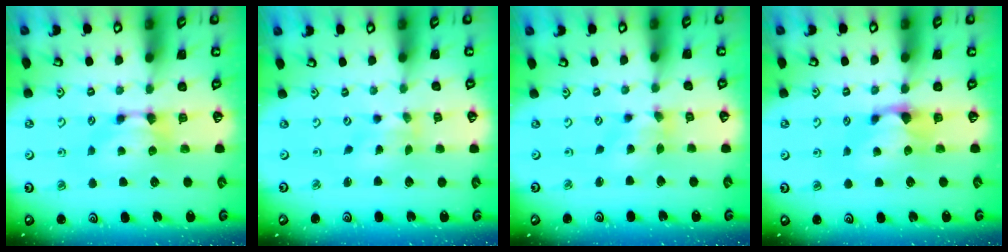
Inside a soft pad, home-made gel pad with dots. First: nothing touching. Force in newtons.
{"total": 2.6, "press": 2.5, "slide": 0.9}
{"total": 1.5, "press": 0.7, "slide": 1.3}
{"total": 1.0, "press": 0.3, "slide": 0.9}